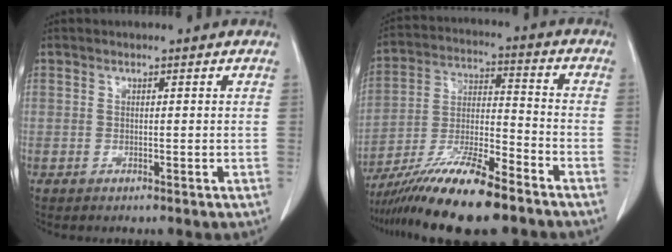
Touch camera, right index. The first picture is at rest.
{"total": 16.1, "force": [-12.1, 1.8, 10.6], "torque": [-0.212, -0.026, -0.219]}